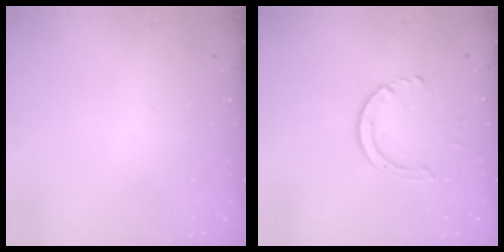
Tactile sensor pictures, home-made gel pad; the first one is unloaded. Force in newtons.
{"total": 4.2, "press": 4.2, "slide": 0.3}